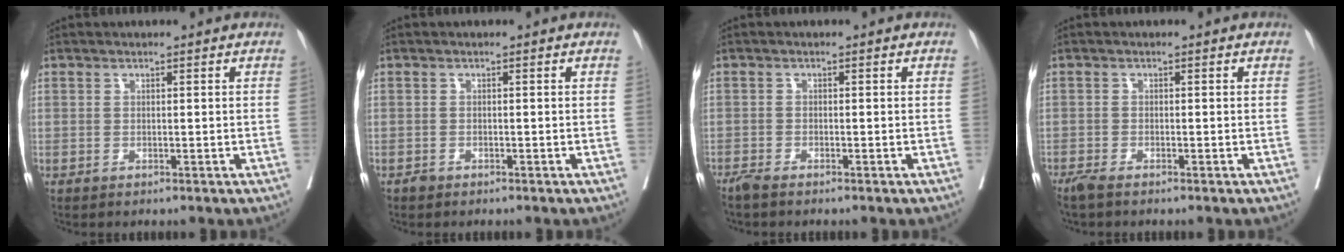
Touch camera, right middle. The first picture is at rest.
{"total": 0.6, "force": [-0.5, 0.3, 0.0], "torque": [0.000, 0.002, -0.011]}
{"total": 1.5, "force": [-1.4, 0.0, 0.6], "torque": [-0.017, -0.004, -0.030]}
{"total": 2.8, "force": [-2.3, 0.3, 1.6], "torque": [-0.033, -0.009, -0.045]}